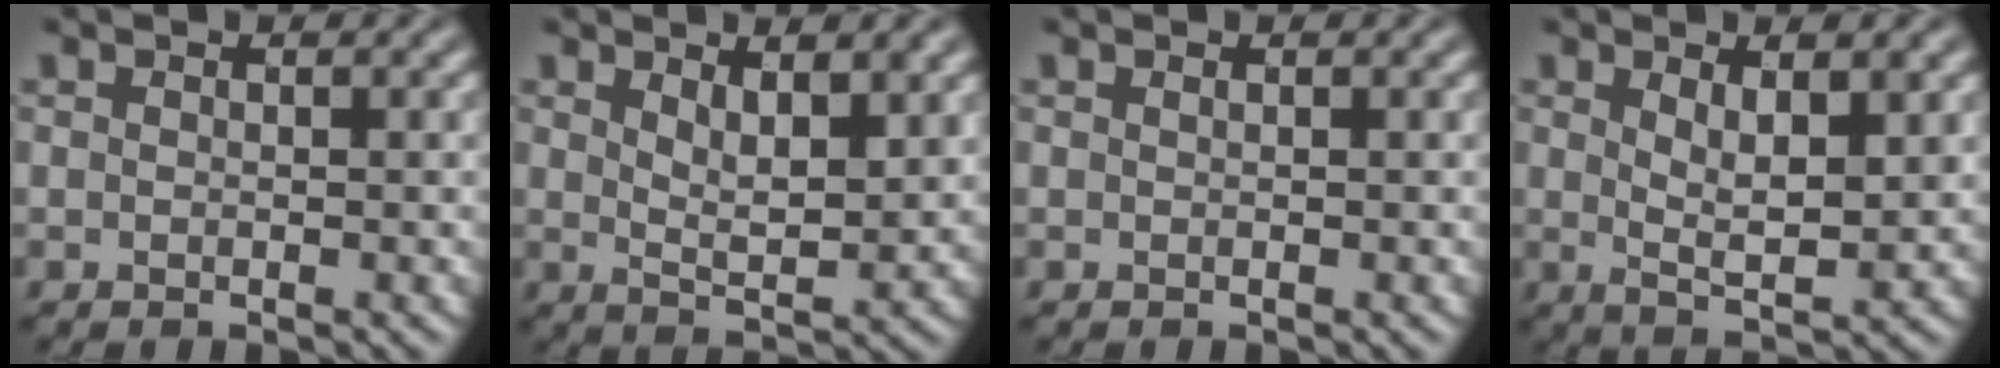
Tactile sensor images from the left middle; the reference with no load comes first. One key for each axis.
{"total": 3.4, "fx": 1.7, "fy": 0.8, "fz": 2.9, "tx": -0.052, "ty": -0.014, "tz": 0.030}
{"total": 0.0}
{"total": 3.5, "fx": 1.0, "fy": 0.8, "fz": 3.2, "tx": -0.060, "ty": -0.012, "tz": 0.019}